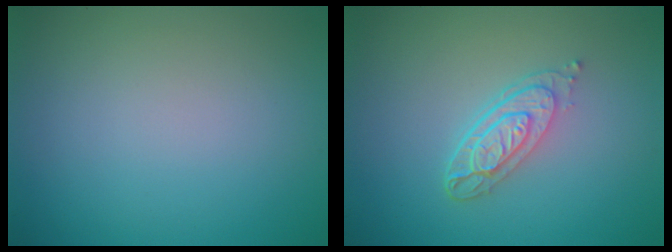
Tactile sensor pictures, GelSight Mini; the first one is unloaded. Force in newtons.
{"total": 3.9, "press": 2.8, "slide": 2.6}